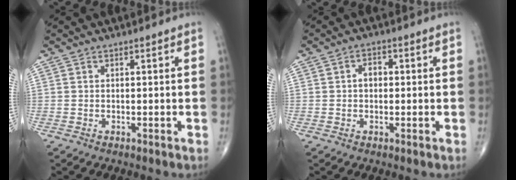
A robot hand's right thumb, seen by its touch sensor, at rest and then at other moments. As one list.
[{"total": 2.6, "force": [0.1, 1.9, 1.8], "torque": [-0.023, 0.011, -0.002]}]